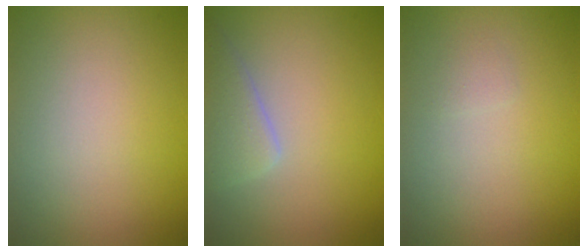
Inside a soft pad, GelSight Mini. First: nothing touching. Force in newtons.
{"total": 2.8, "press": 2.8, "slide": 0.3}
{"total": 0.6, "press": 0.6, "slide": 0.1}